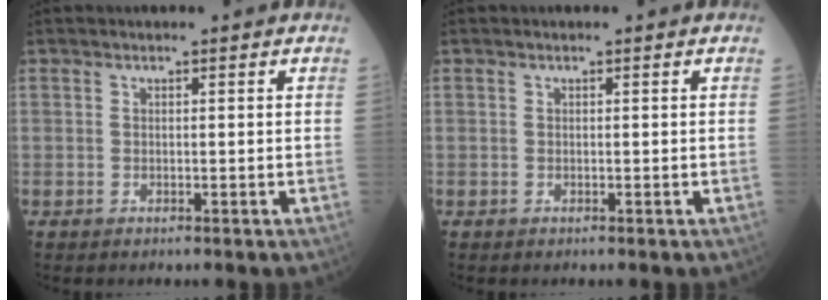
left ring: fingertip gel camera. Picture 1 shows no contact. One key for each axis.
{"total": 0.0}